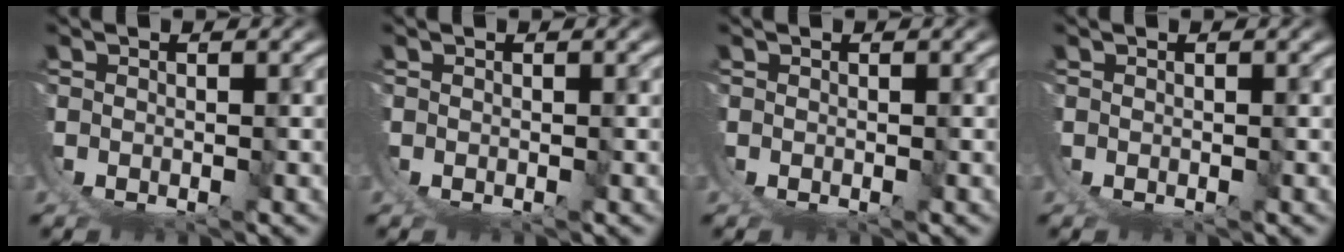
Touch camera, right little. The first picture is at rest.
{"total": 0.0}
{"total": 0.0}
{"total": 0.0}